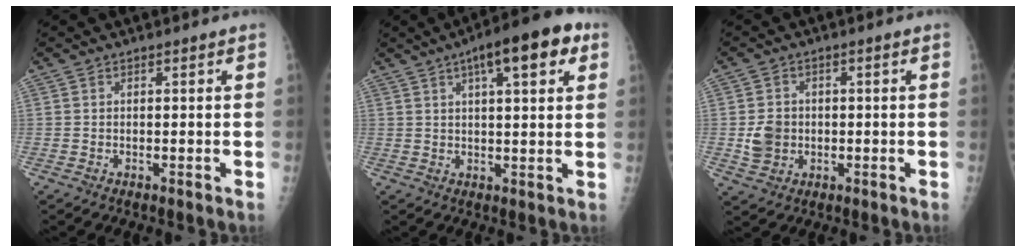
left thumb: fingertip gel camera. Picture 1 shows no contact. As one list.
[{"total": 12.7, "force": [5.8, 3.9, 10.5], "torque": [-0.129, 0.006, 0.075]}, {"total": 5.1, "force": [-0.5, 4.5, 2.3], "torque": [-0.027, 0.004, -0.007]}]